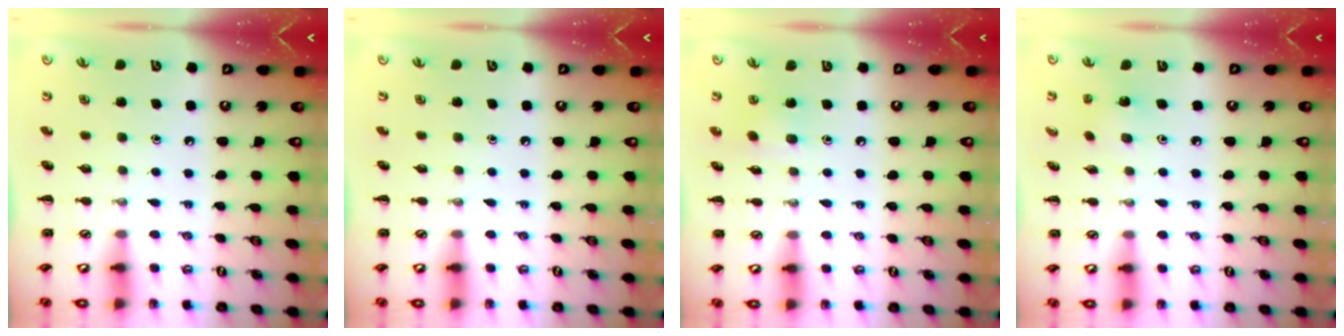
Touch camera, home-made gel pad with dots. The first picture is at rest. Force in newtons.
{"total": 0.0}
{"total": 5.0, "press": 4.9, "slide": 1.0}
{"total": 2.7, "press": 2.5, "slide": 0.9}